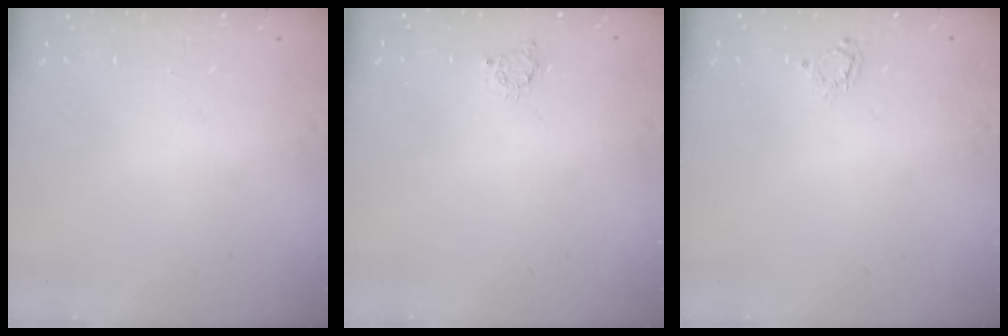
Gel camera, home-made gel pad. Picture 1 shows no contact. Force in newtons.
{"total": 3.2, "press": 3.2, "slide": 0.3}
{"total": 2.8, "press": 2.8, "slide": 0.3}